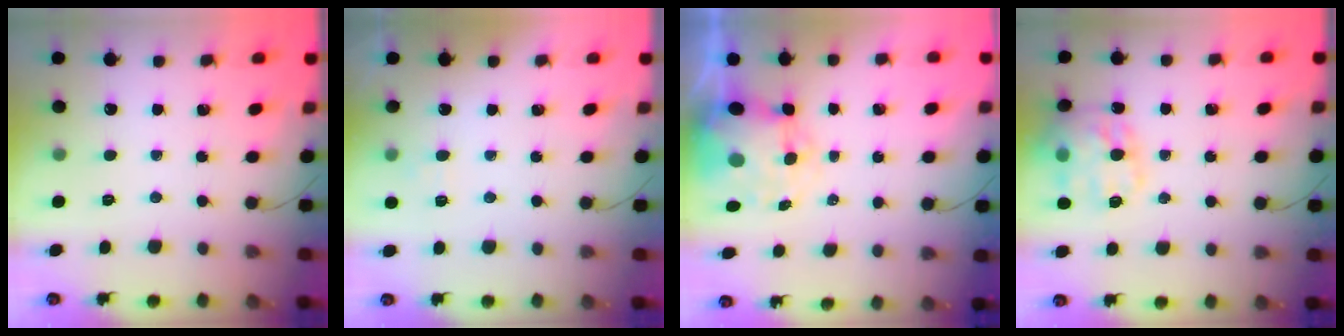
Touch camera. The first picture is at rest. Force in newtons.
{"total": 3.3, "press": 3.0, "slide": 1.3}
{"total": 9.0, "press": 8.4, "slide": 3.0}
{"total": 18.1, "press": 18.1, "slide": 1.6}